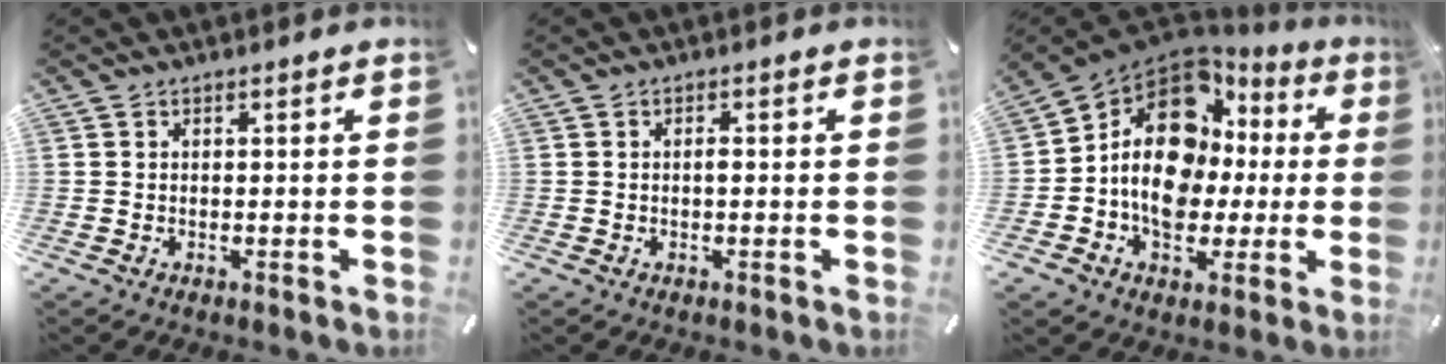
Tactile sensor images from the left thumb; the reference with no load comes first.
{"total": 1.1, "force": [-0.1, 0.4, 1.0], "torque": [-0.020, 0.001, -0.003]}
{"total": 16.1, "force": [2.1, 12.3, 10.1], "torque": [-0.184, -0.017, 0.040]}